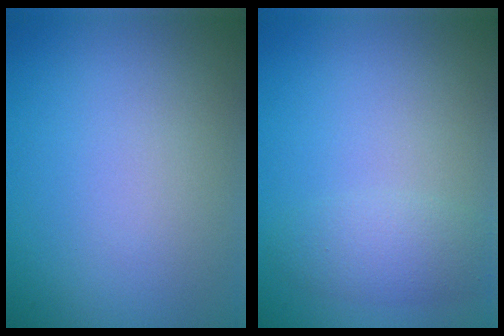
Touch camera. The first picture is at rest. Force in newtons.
{"total": 2.3, "press": 2.3, "slide": 0.0}